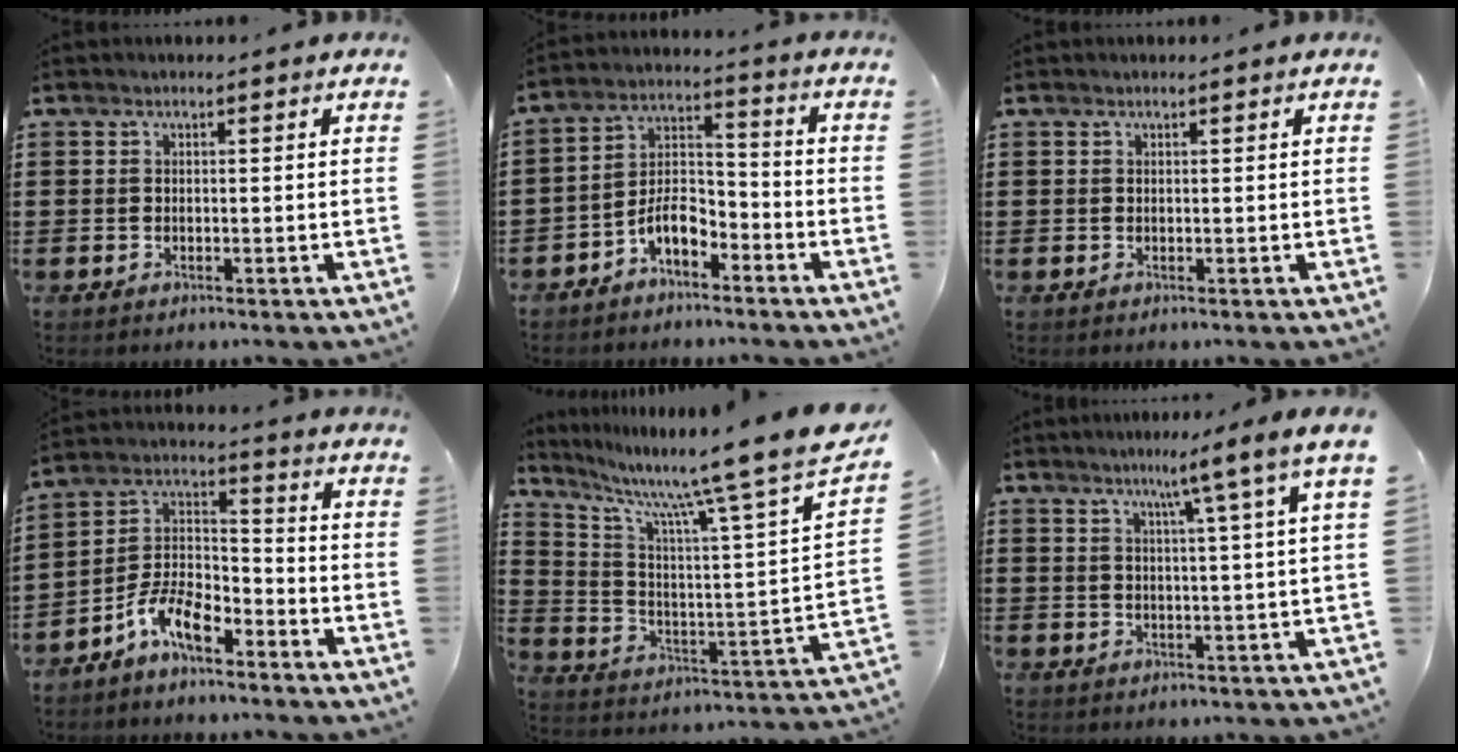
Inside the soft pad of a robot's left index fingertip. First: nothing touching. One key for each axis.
{"total": 6.8, "fx": -4.7, "fy": 3.1, "fz": 3.9, "tx": -0.087, "ty": 0.011, "tz": -0.095}
{"total": 0.0}
{"total": 9.1, "fx": -7.1, "fy": 2.9, "fz": 4.8, "tx": -0.109, "ty": 0.008, "tz": -0.140}
{"total": 11.8, "fx": 9.4, "fy": -0.7, "fz": 7.1, "tx": -0.151, "ty": -0.079, "tz": 0.137}
{"total": 6.2, "fx": 3.9, "fy": -1.5, "fz": 4.6, "tx": -0.084, "ty": -0.020, "tz": 0.057}